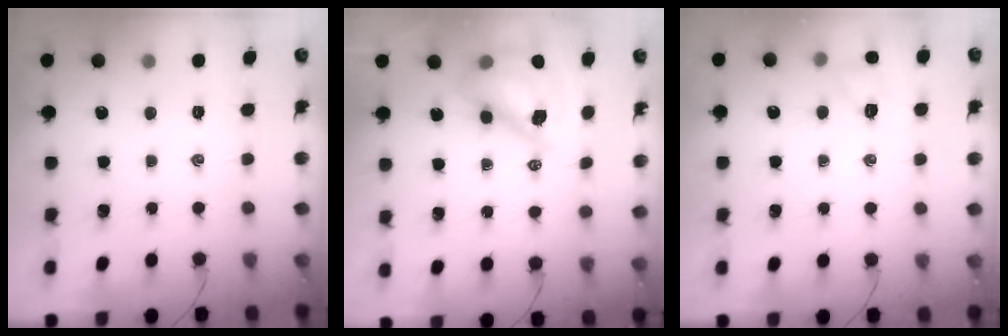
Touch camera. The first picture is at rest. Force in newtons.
{"total": 10.6, "press": 10.1, "slide": 3.1}
{"total": 5.8, "press": 5.6, "slide": 1.4}